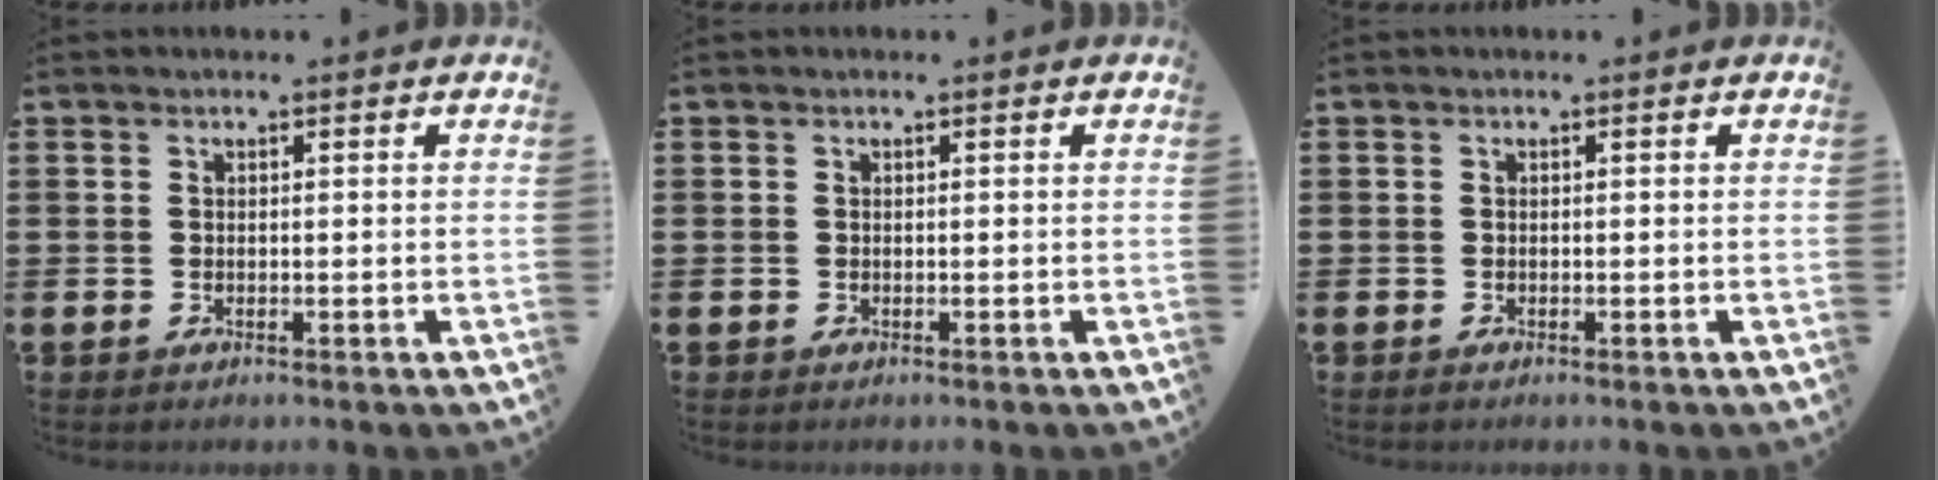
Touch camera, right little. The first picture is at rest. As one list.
[{"total": 0.0}, {"total": 0.0}]